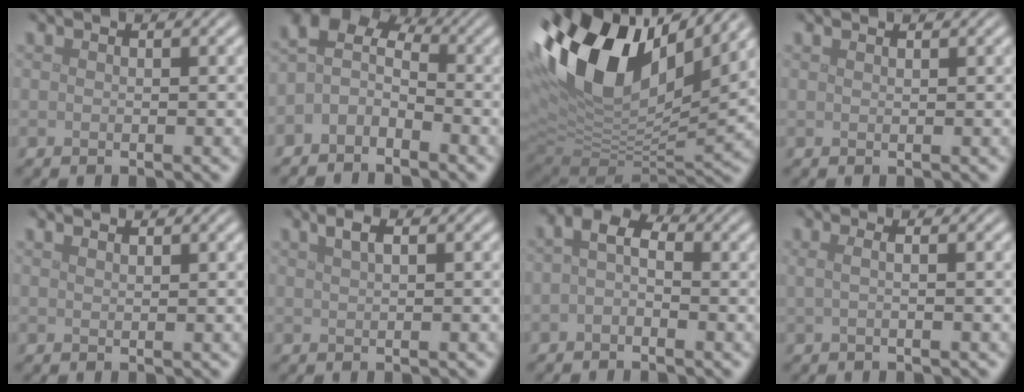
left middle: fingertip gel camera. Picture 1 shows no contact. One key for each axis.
{"total": 3.9, "fx": -1.2, "fy": 2.6, "fz": 2.7, "tx": -0.047, "ty": 0.008, "tz": -0.039}
{"total": 15.7, "fx": 6.9, "fy": 7.7, "fz": 11.9, "tx": -0.251, "ty": 0.033, "tz": 0.117}
{"total": 0.6, "fx": 0.6, "fy": 0.1, "fz": 0.2, "tx": -0.003, "ty": 0.000, "tz": 0.007}
{"total": 1.5, "fx": 1.4, "fy": 0.4, "fz": 0.6, "tx": -0.001, "ty": -0.002, "tz": 0.011}
{"total": 1.7, "fx": 1.1, "fy": 0.5, "fz": 1.2, "tx": -0.023, "ty": 0.006, "tz": 0.020}
{"total": 2.5, "fx": -0.1, "fy": 1.6, "fz": 1.9, "tx": -0.037, "ty": 0.008, "tz": -0.014}
{"total": 2.2, "fx": 0.7, "fy": 1.1, "fz": 1.8, "tx": -0.016, "ty": 0.007, "tz": -0.015}